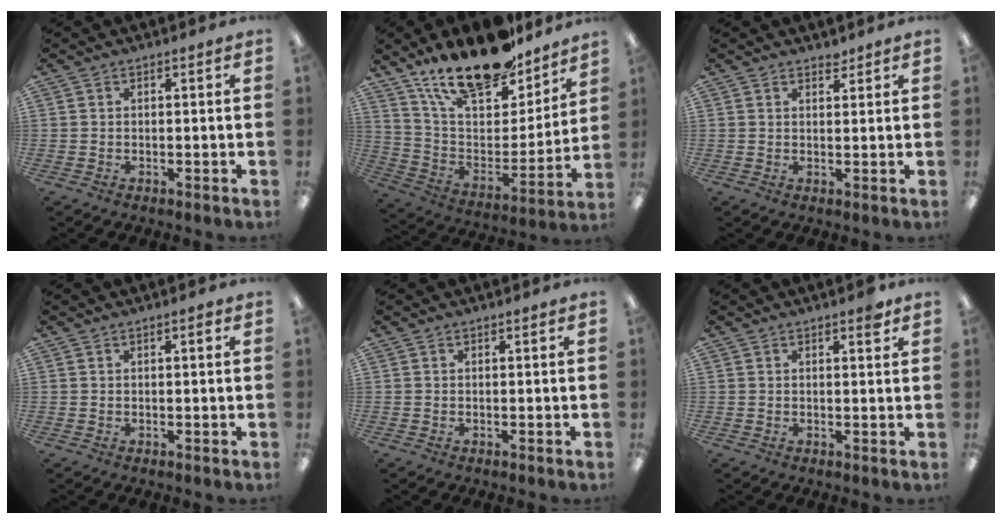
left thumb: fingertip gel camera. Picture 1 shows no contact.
{"total": 22.6, "force": [18.1, 8.0, 11.0], "torque": [-0.188, -0.113, 0.315]}
{"total": 1.6, "force": [1.5, 0.5, 0.2], "torque": [0.004, -0.005, 0.028]}
{"total": 1.1, "force": [0.6, 0.2, 0.9], "torque": [-0.011, 0.000, 0.008]}
{"total": 0.0}
{"total": 2.2, "force": [1.6, 0.6, 1.4], "torque": [-0.015, -0.005, 0.025]}